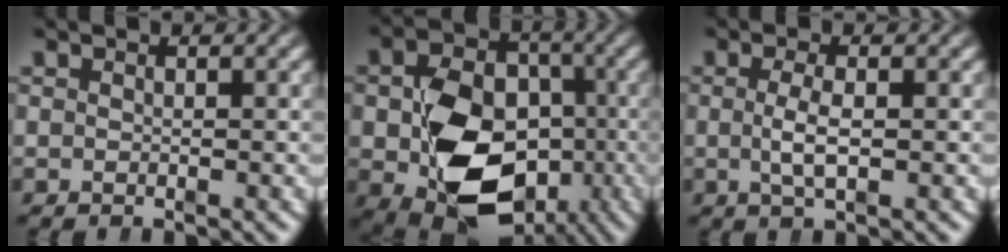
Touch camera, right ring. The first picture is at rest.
{"total": 11.6, "force": [-3.5, 8.1, 7.5], "torque": [-0.151, -0.051, -0.039]}
{"total": 2.2, "force": [-0.3, 0.2, 2.2], "torque": [-0.045, -0.007, 0.001]}